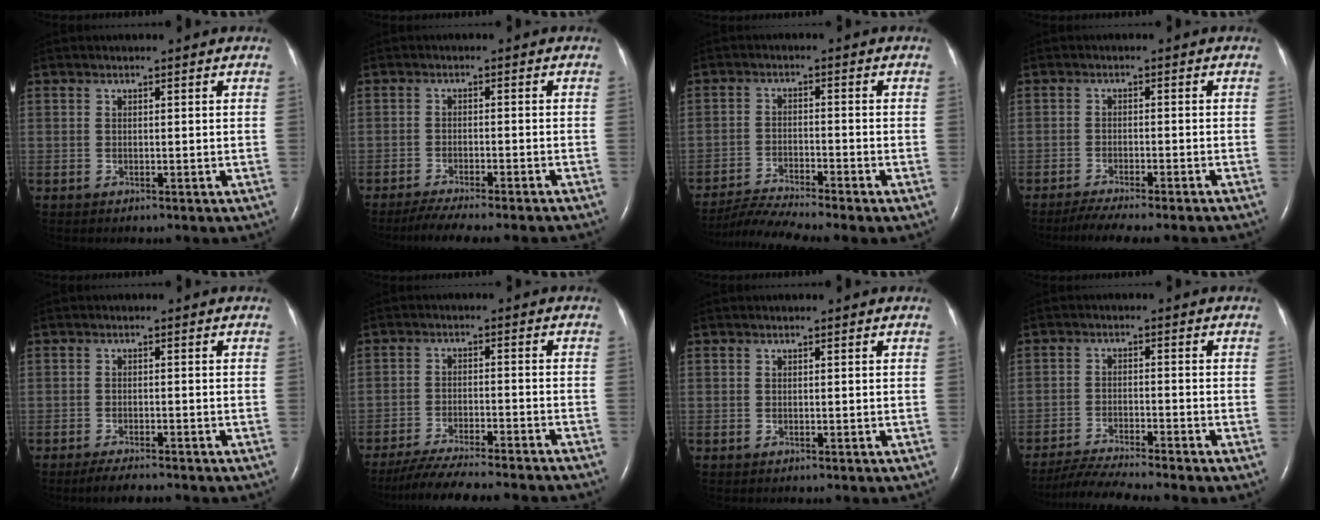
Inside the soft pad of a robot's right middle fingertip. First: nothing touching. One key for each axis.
{"total": 9.0, "fx": -7.9, "fy": -0.3, "fz": 4.3, "tx": -0.051, "ty": -0.018, "tz": -0.119}
{"total": 6.6, "fx": -6.0, "fy": -1.8, "fz": 2.1, "tx": -0.043, "ty": -0.019, "tz": -0.111}
{"total": 7.7, "fx": -6.7, "fy": -0.5, "fz": 3.8, "tx": -0.047, "ty": -0.015, "tz": -0.103}
{"total": 3.9, "fx": -3.3, "fy": 0.3, "fz": 2.0, "tx": -0.039, "ty": -0.010, "tz": -0.050}
{"total": 14.5, "fx": -12.9, "fy": 0.2, "fz": 6.6, "tx": -0.099, "ty": -0.025, "tz": -0.194}
{"total": 0.0}
{"total": 7.5, "fx": -6.7, "fy": -1.6, "fz": 3.0, "tx": -0.050, "ty": -0.025, "tz": -0.117}